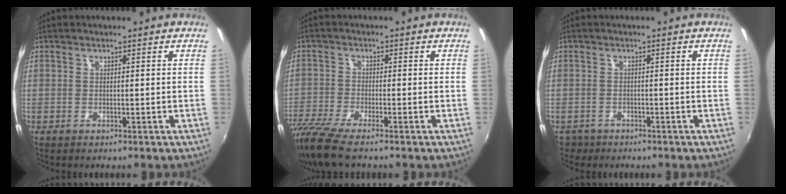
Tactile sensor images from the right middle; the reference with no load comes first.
{"total": 9.1, "force": [-7.4, 1.1, 5.3], "torque": [-0.132, -0.040, -0.139]}
{"total": 2.9, "force": [-1.9, 2.1, 0.5], "torque": [-0.020, -0.005, -0.032]}